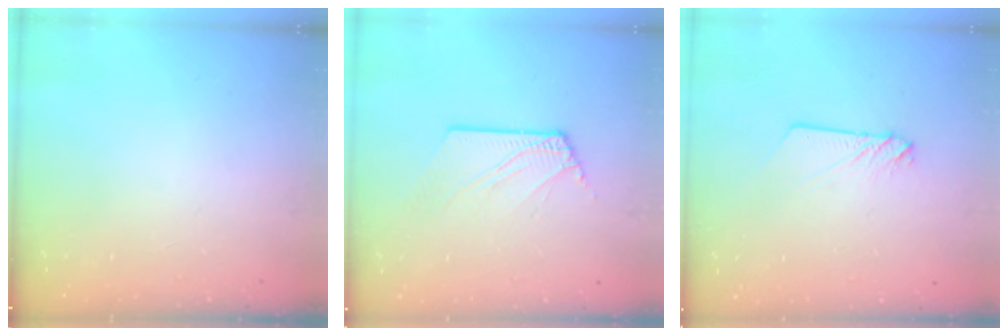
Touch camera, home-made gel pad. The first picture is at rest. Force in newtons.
{"total": 4.0, "press": 4.0, "slide": 0.4}
{"total": 3.0, "press": 3.0, "slide": 0.2}